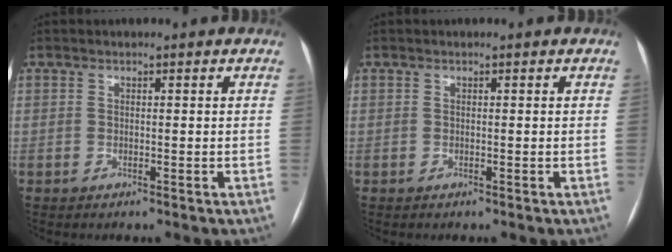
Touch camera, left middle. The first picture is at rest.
{"total": 0.0}